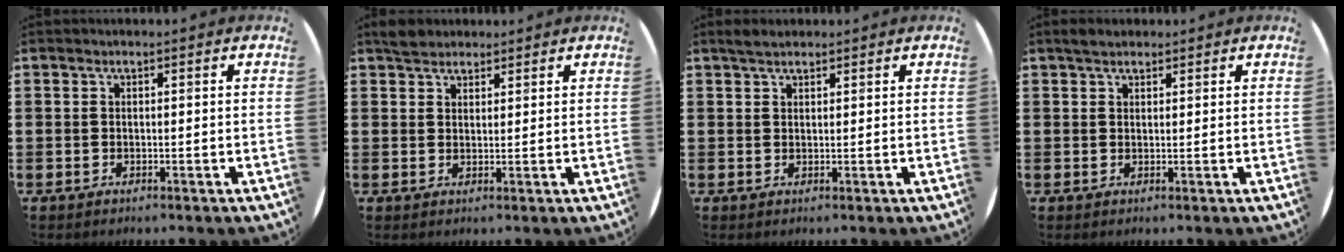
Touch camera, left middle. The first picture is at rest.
{"total": 2.6, "force": [2.3, 1.1, 0.2], "torque": [0.000, 0.006, 0.044]}
{"total": 1.7, "force": [1.5, 0.5, 0.7], "torque": [-0.007, 0.003, 0.025]}
{"total": 1.7, "force": [1.5, 0.6, 0.5], "torque": [-0.004, 0.003, 0.026]}